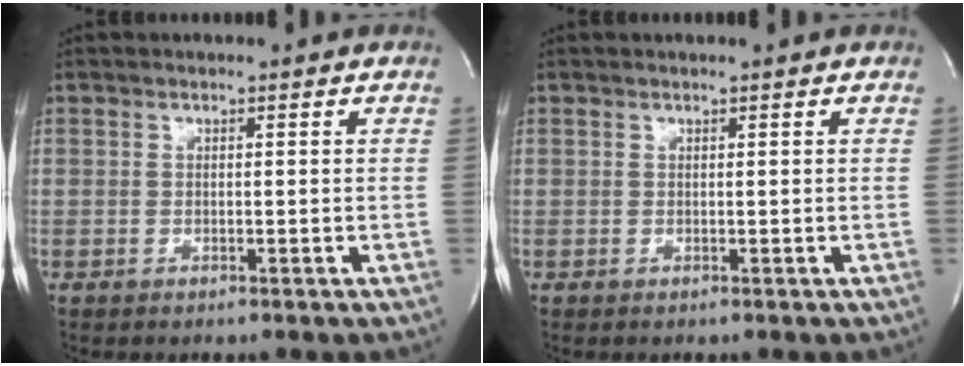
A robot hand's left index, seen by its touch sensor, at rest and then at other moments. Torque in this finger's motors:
{"motor_torque": [0.36, -0.26, 0.04, -0.01]}